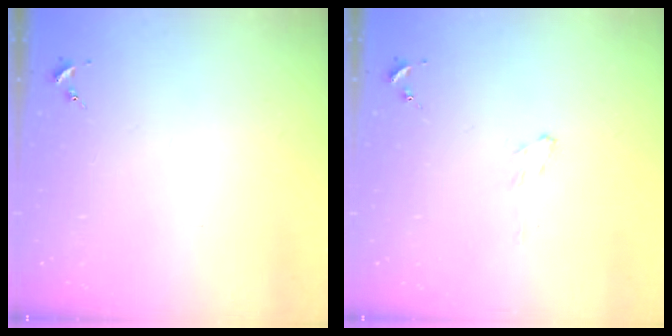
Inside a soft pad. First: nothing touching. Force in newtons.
{"total": 3.9, "press": 3.8, "slide": 0.4}